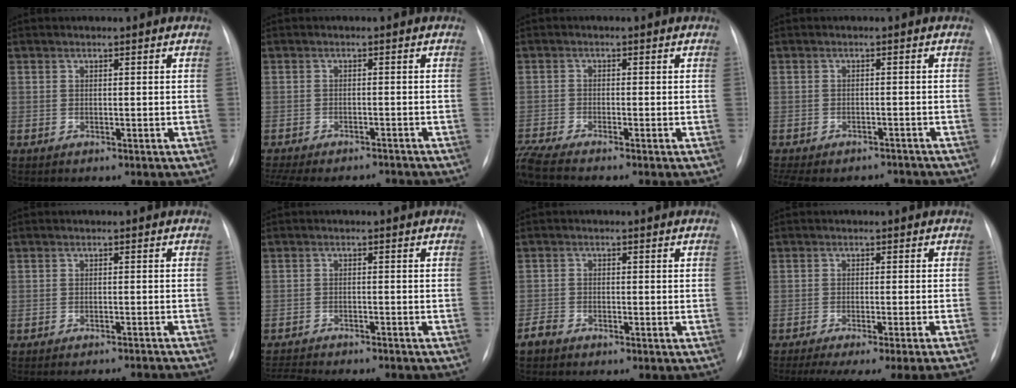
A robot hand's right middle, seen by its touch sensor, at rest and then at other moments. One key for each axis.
{"total": 11.3, "fx": -10.2, "fy": 3.1, "fz": 3.7, "tx": -0.081, "ty": 0.001, "tz": -0.138}
{"total": 5.8, "fx": -5.2, "fy": -0.4, "fz": 2.5, "tx": -0.059, "ty": -0.018, "tz": -0.099}
{"total": 10.8, "fx": -9.2, "fy": 4.7, "fz": 3.1, "tx": -0.069, "ty": 0.008, "tz": -0.116}
{"total": 6.0, "fx": -5.8, "fy": -1.1, "fz": 0.9, "tx": -0.004, "ty": -0.003, "tz": -0.067}
{"total": 10.9, "fx": -10.1, "fy": 1.7, "fz": 3.8, "tx": -0.061, "ty": -0.003, "tz": -0.138}
{"total": 1.9, "fx": -1.5, "fy": 1.0, "fz": 0.6, "tx": -0.018, "ty": 0.001, "tz": -0.027}
{"total": 15.8, "fx": -14.1, "fy": -1.7, "fz": 7.0, "tx": -0.074, "ty": -0.038, "tz": -0.187}